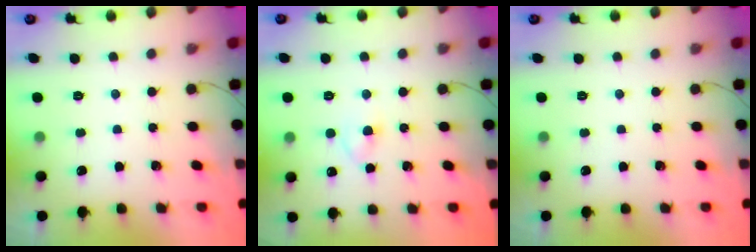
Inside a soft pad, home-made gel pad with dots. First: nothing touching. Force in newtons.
{"total": 2.3, "press": 2.1, "slide": 1.0}
{"total": 0.0}